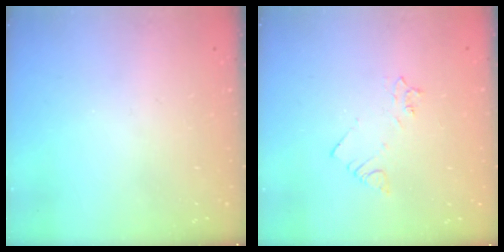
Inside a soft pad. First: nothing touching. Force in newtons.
{"total": 3.2, "press": 3.2, "slide": 0.4}